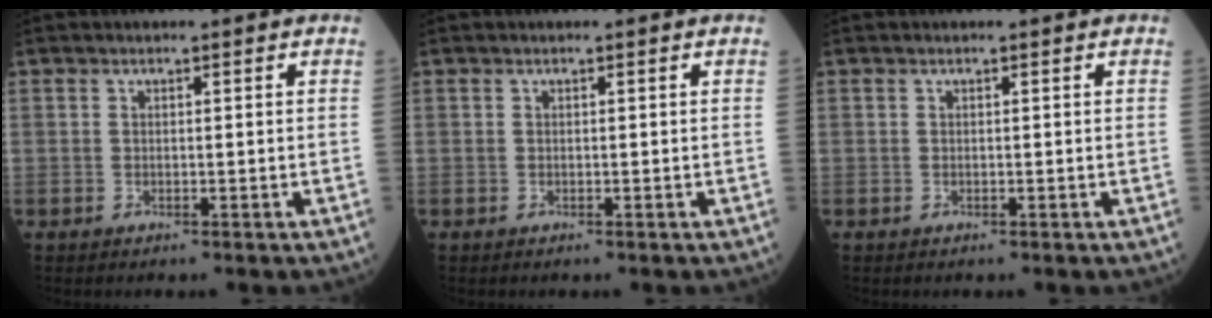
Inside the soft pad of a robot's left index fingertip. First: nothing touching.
{"total": 0.0}
{"total": 0.0}